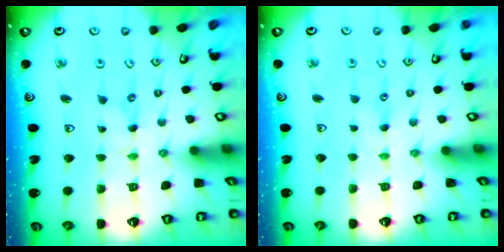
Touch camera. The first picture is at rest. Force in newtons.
{"total": 1.5, "press": 1.5, "slide": 0.3}